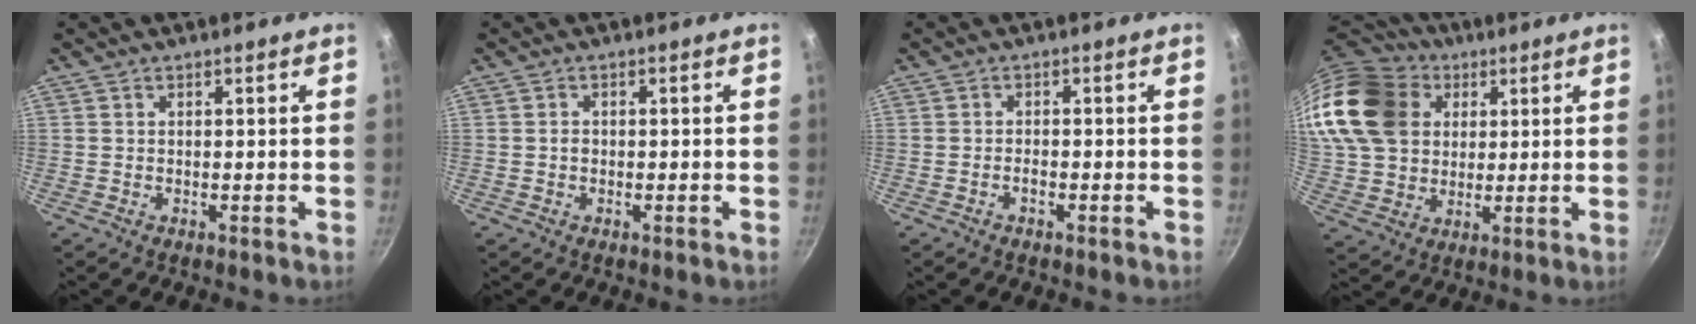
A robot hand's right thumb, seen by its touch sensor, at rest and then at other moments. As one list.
[{"total": 0.9, "force": [-0.3, 0.6, 0.6], "torque": [-0.010, 0.005, -0.006]}, {"total": 1.3, "force": [-0.8, 0.4, 0.9], "torque": [-0.018, 0.010, -0.018]}, {"total": 24.6, "force": [8.8, 19.0, 12.8], "torque": [-0.277, 0.024, 0.170]}]